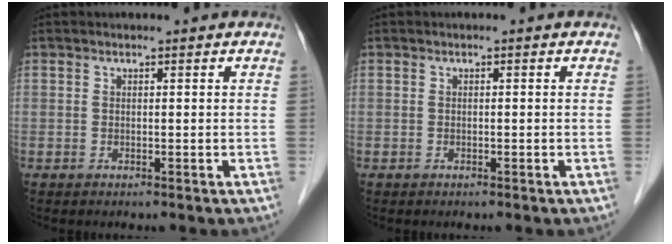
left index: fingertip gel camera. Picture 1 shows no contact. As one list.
[{"total": 0.0}]